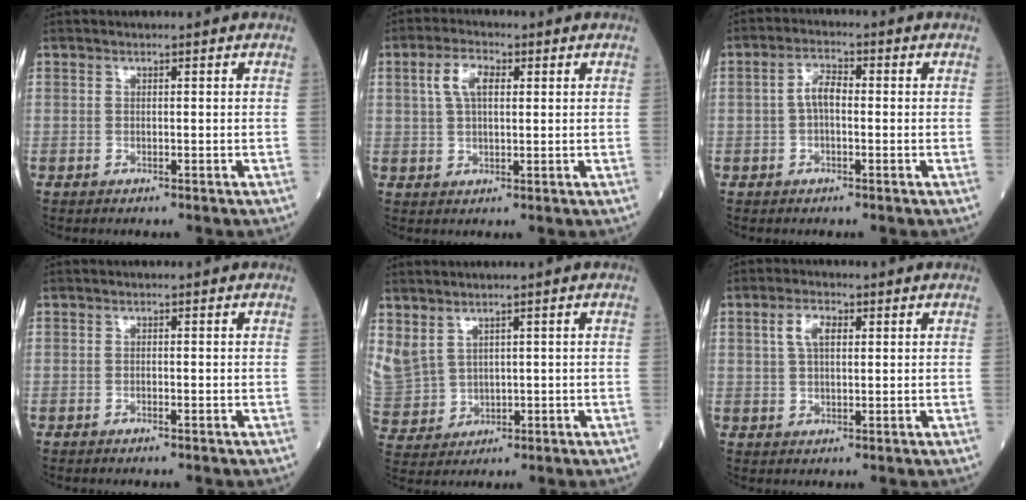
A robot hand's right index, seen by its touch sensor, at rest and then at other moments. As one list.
[{"total": 5.1, "force": [1.7, 2.2, 4.2], "torque": [-0.094, 0.012, 0.034]}, {"total": 3.6, "force": [-0.2, 1.6, 3.2], "torque": [-0.066, 0.011, -0.005]}, {"total": 0.5, "force": [-0.3, 0.1, 0.4], "torque": [-0.010, 0.000, -0.004]}, {"total": 11.2, "force": [4.1, 9.0, 5.3], "torque": [-0.175, 0.018, 0.111]}, {"total": 4.1, "force": [1.5, 1.8, 3.3], "torque": [-0.073, 0.008, 0.030]}]